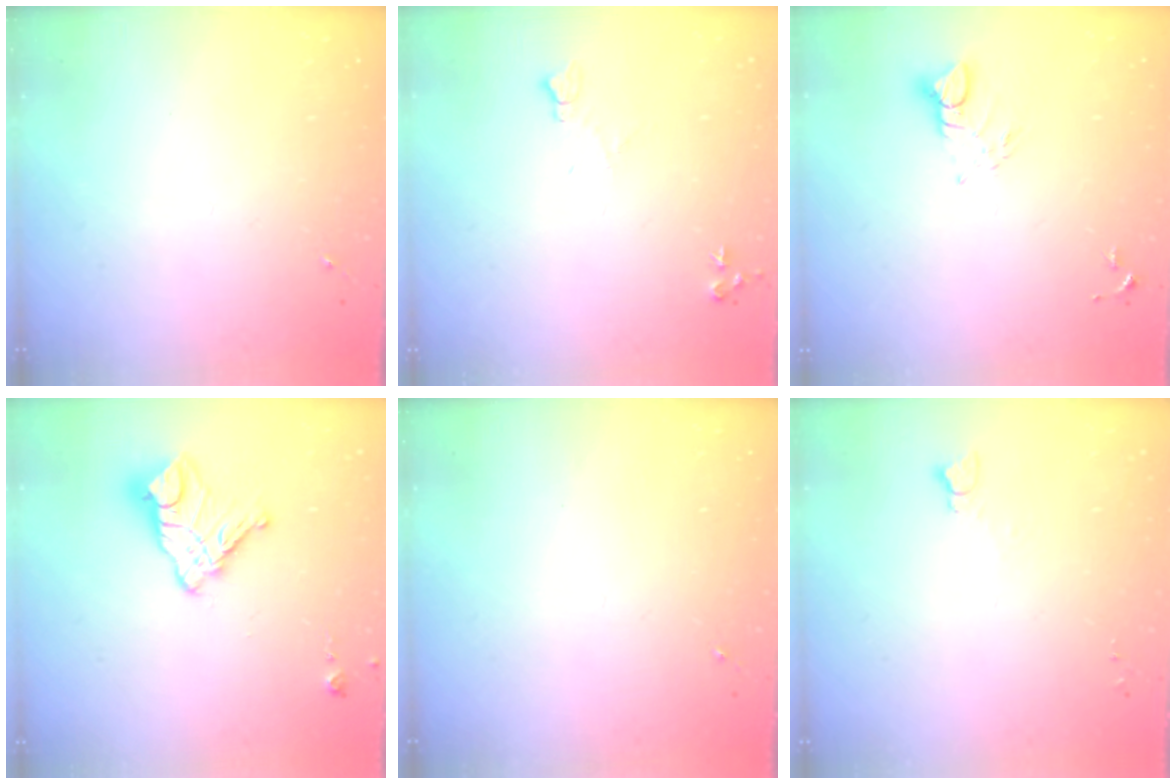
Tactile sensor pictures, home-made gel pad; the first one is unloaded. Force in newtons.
{"total": 7.6, "press": 7.6, "slide": 0.8}
{"total": 4.6, "press": 4.6, "slide": 0.2}
{"total": 13.5, "press": 13.4, "slide": 1.3}
{"total": 0.0}
{"total": 2.7, "press": 2.7, "slide": 0.3}